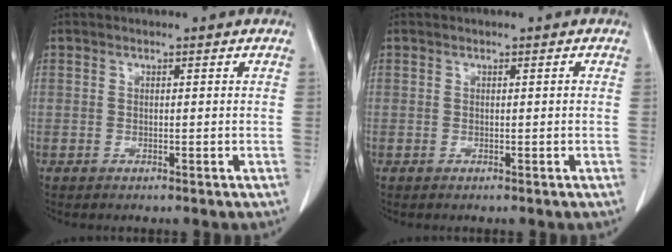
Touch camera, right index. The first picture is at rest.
{"total": 0.0}